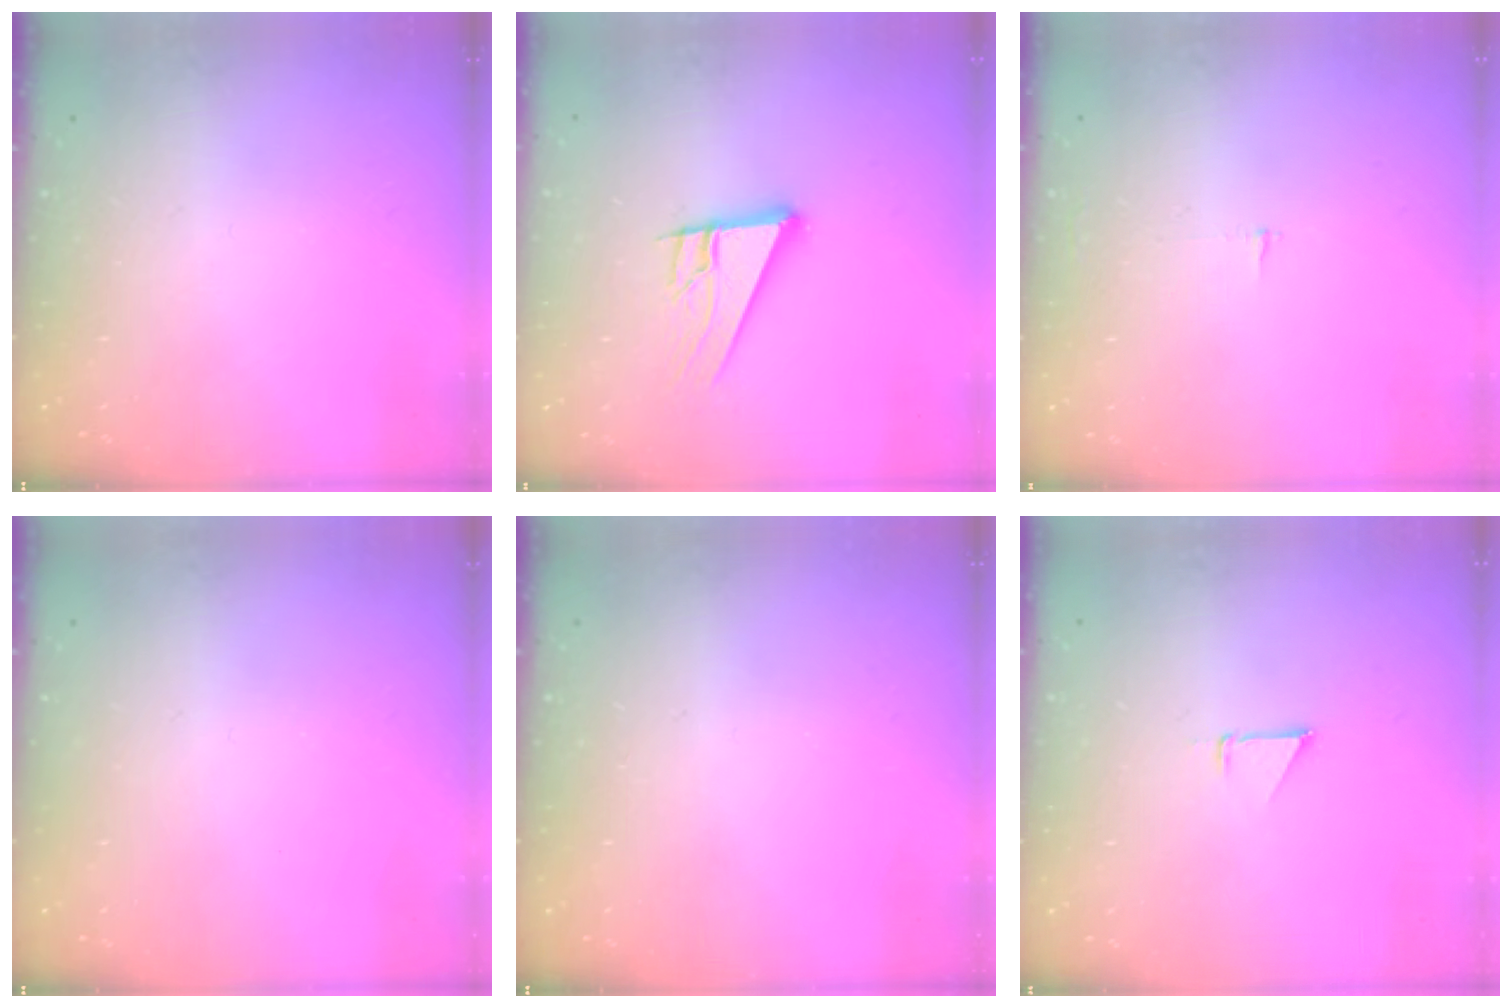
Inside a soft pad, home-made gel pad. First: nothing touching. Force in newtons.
{"total": 11.4, "press": 11.3, "slide": 2.0}
{"total": 2.5, "press": 2.5, "slide": 0.2}
{"total": 0.0}
{"total": 0.0}
{"total": 1.9, "press": 1.9, "slide": 0.0}